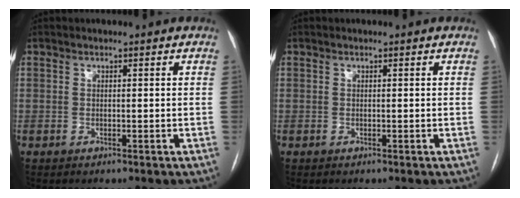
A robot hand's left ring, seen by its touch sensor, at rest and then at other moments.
{"total": 0.0}